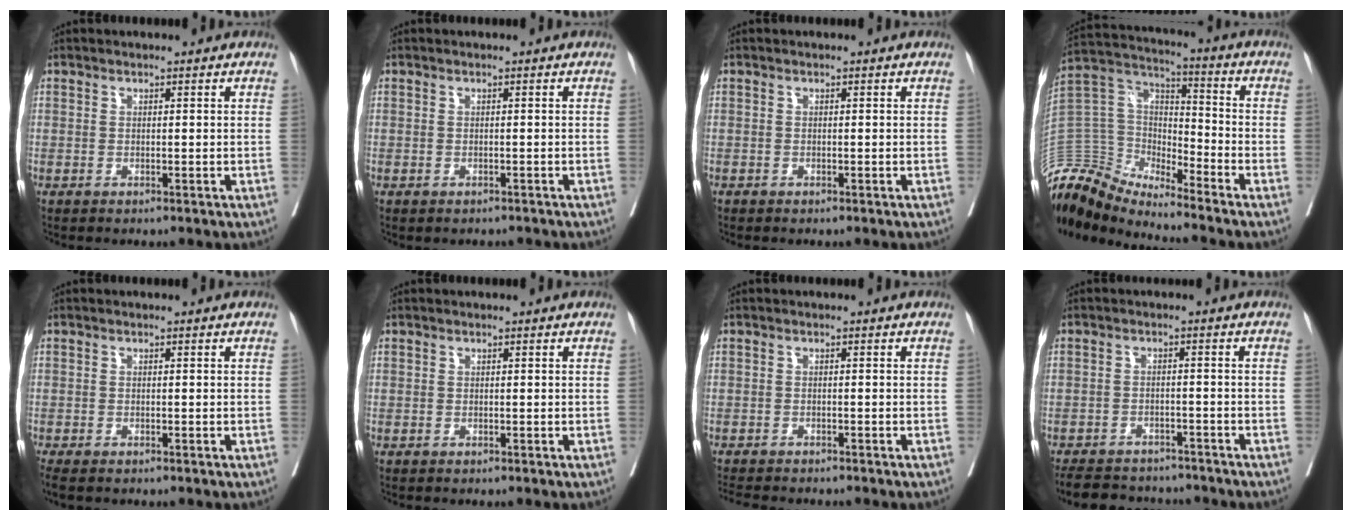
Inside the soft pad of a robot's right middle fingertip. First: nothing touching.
{"total": 1.1, "force": [-1.0, 0.5, 0.1], "torque": [-0.005, 0.000, -0.015]}
{"total": 0.0}
{"total": 10.6, "force": [-10.5, 1.0, -0.1], "torque": [-0.001, 0.063, -0.212]}
{"total": 3.0, "force": [-2.5, 0.9, 1.5], "torque": [-0.023, -0.010, -0.037]}
{"total": 0.0}
{"total": 6.7, "force": [-6.1, 1.3, 2.6], "torque": [-0.035, -0.007, -0.090]}
{"total": 11.2, "force": [-10.2, 3.6, 3.0], "torque": [-0.053, 0.005, -0.137]}